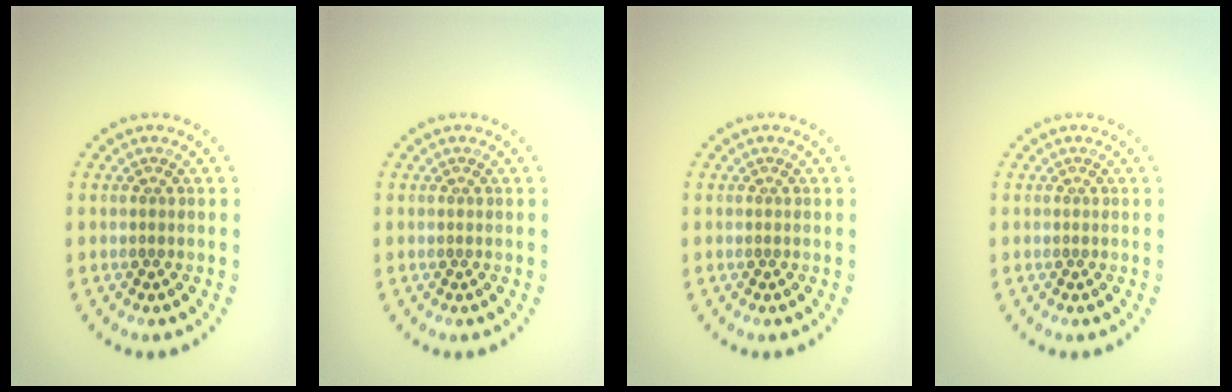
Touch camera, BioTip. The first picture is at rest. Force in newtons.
{"total": 0.0}
{"total": 0.0}
{"total": 0.0}